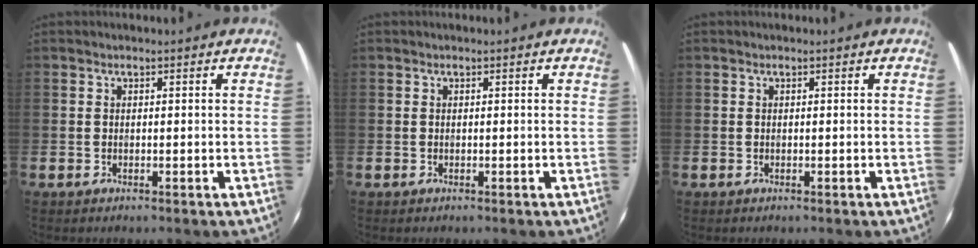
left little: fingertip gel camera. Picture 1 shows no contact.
{"total": 0.0}
{"total": 0.0}